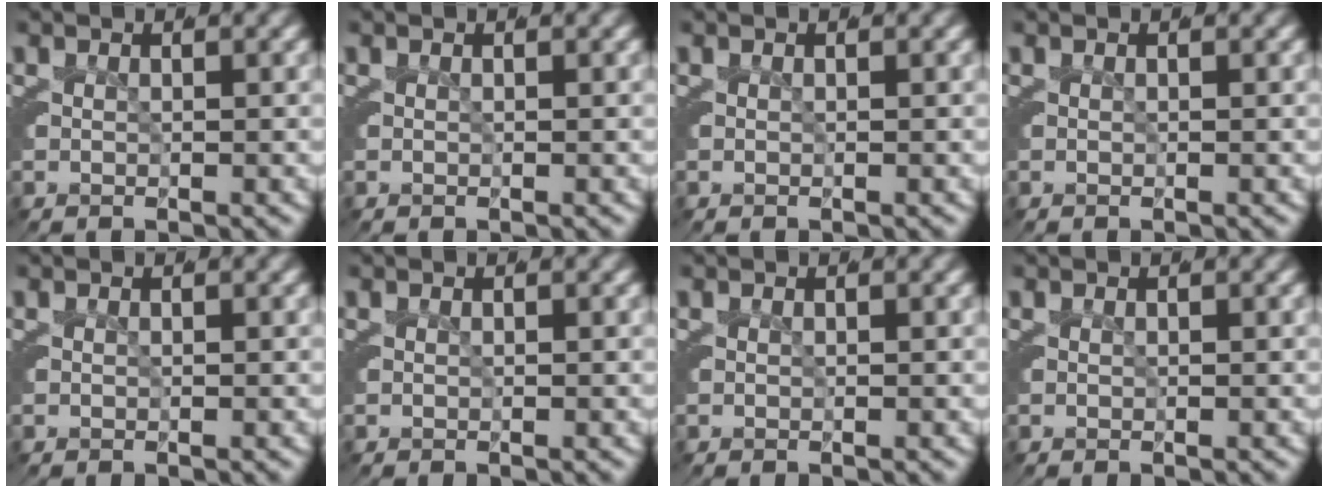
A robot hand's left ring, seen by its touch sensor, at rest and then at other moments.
{"total": 0.0}
{"total": 0.0}
{"total": 0.0}
{"total": 0.0}
{"total": 0.0}
{"total": 0.0}
{"total": 0.0}